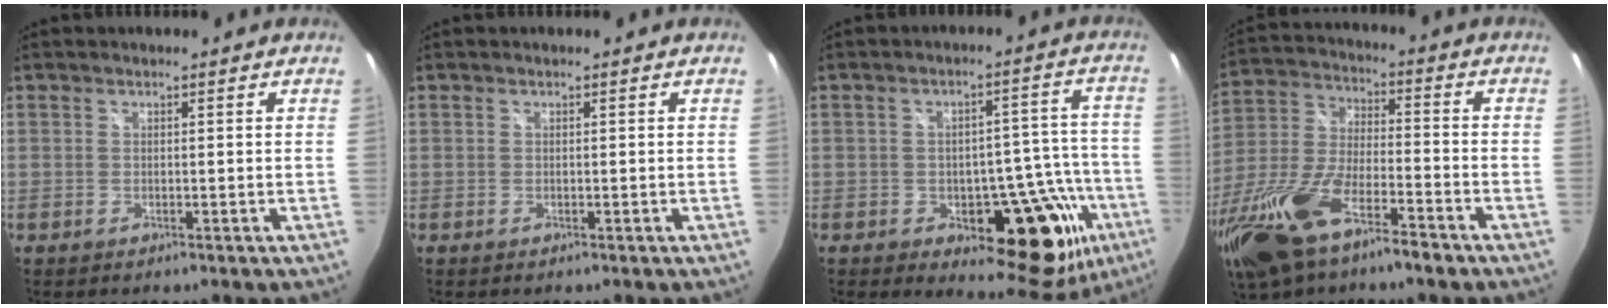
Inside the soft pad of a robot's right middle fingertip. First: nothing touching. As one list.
[{"total": 0.0}, {"total": 17.7, "force": [-7.1, 9.4, 13.2], "torque": [-0.155, 0.006, -0.080]}, {"total": 20.6, "force": [-13.0, 6.9, 14.5], "torque": [-0.319, -0.043, -0.242]}]